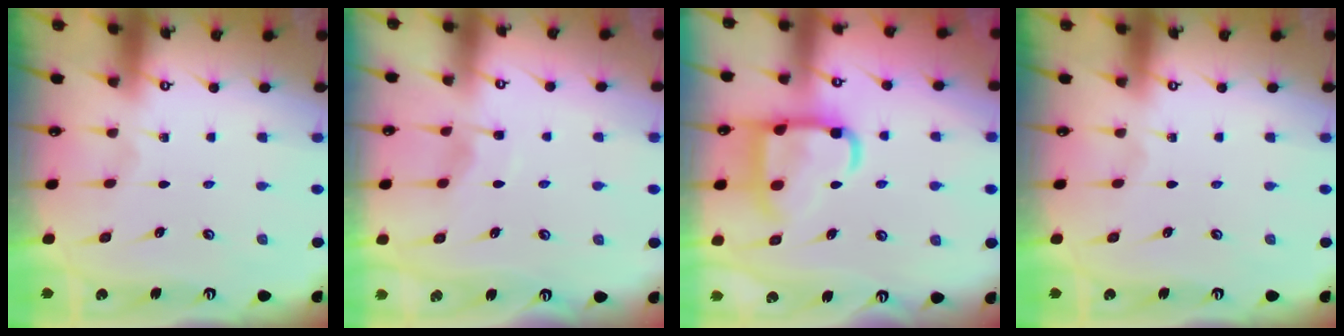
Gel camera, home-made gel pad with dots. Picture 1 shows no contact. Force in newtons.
{"total": 3.9, "press": 3.8, "slide": 0.6}
{"total": 16.8, "press": 16.7, "slide": 1.6}
{"total": 0.0}